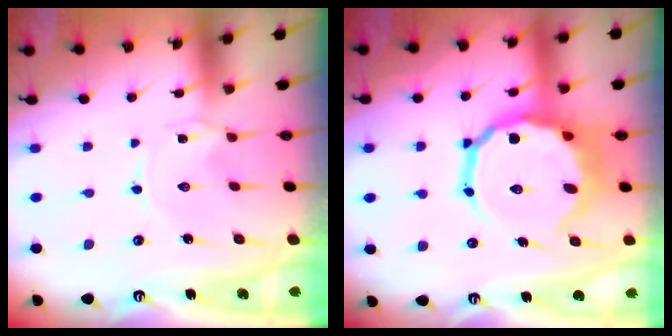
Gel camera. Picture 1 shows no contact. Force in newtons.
{"total": 15.7, "press": 15.3, "slide": 3.9}